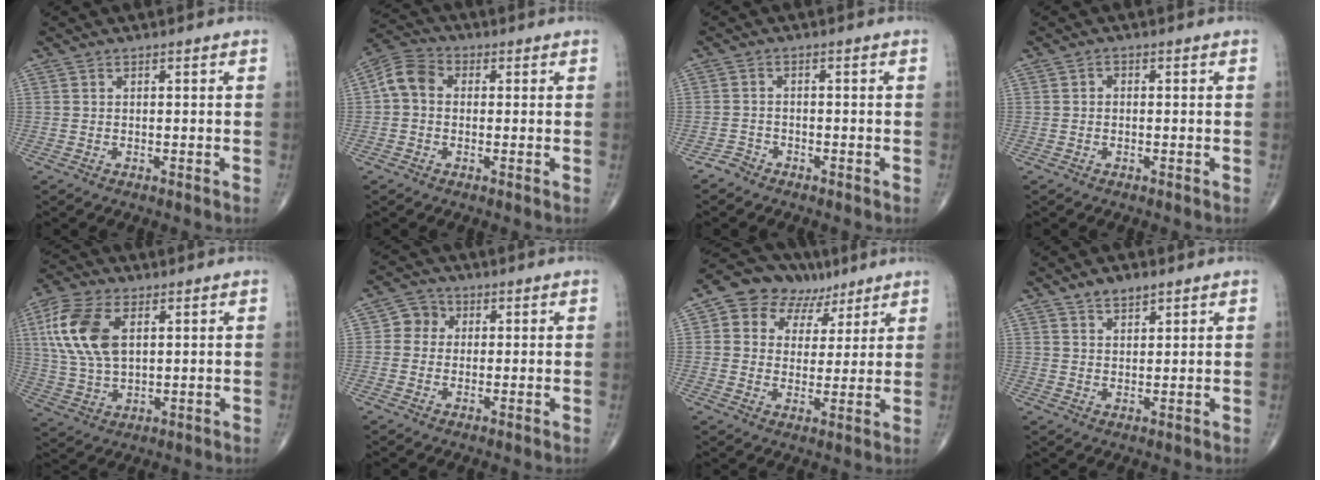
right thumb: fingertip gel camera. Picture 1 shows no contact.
{"total": 6.1, "force": [0.2, 4.7, 3.9], "torque": [-0.068, 0.020, -0.010]}
{"total": 2.0, "force": [-1.7, 0.9, -0.2], "torque": [0.002, 0.002, -0.037]}
{"total": 0.9, "force": [-0.1, 0.7, 0.5], "torque": [-0.003, 0.004, -0.006]}
{"total": 14.0, "force": [3.9, 7.9, 11.0], "torque": [-0.237, -0.001, 0.078]}
{"total": 4.2, "force": [0.6, 3.9, 1.4], "torque": [0.003, 0.007, 0.000]}
{"total": 12.1, "force": [6.2, 9.1, 5.0], "torque": [-0.040, 0.004, 0.098]}
{"total": 4.1, "force": [2.9, 2.0, 2.2], "torque": [-0.025, -0.014, 0.050]}